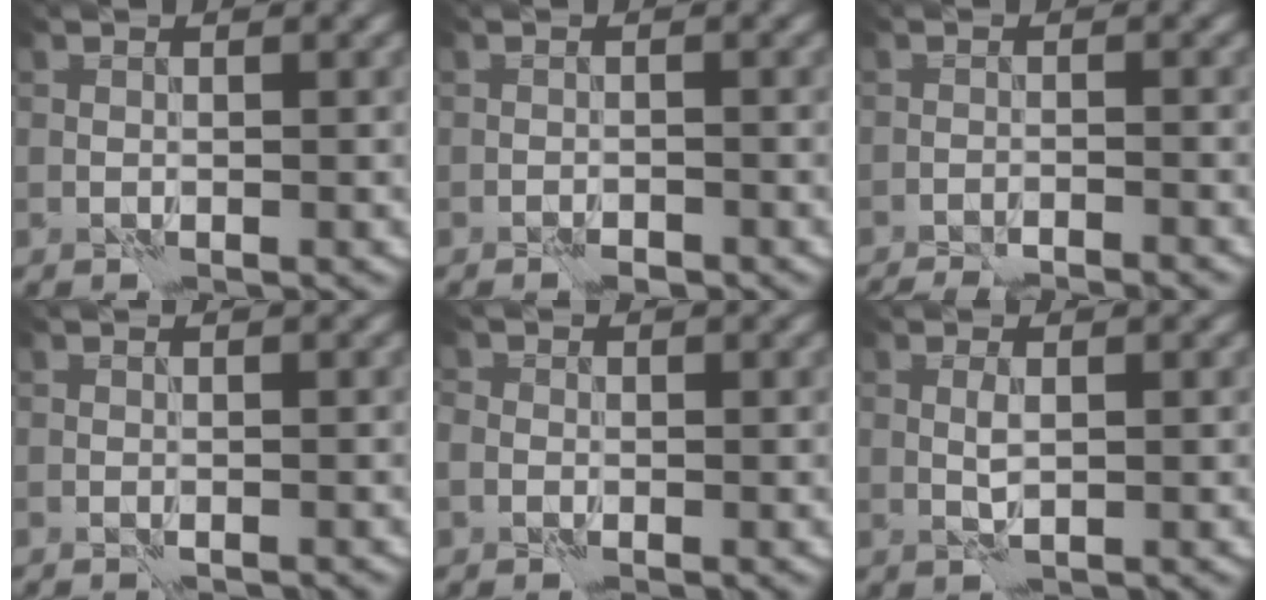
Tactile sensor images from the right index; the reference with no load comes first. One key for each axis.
{"total": 1.3, "fx": -1.1, "fy": 0.4, "fz": 0.6, "tx": -0.007, "ty": 0.002, "tz": -0.020}
{"total": 5.0, "fx": -4.8, "fy": 0.7, "fz": 1.5, "tx": -0.020, "ty": 0.002, "tz": -0.070}
{"total": 1.1, "fx": -1.0, "fy": 0.0, "fz": 0.5, "tx": -0.010, "ty": 0.002, "tz": -0.016}
{"total": 1.4, "fx": -0.7, "fy": 1.1, "fz": 0.5, "tx": -0.002, "ty": 0.000, "tz": -0.016}
{"total": 1.1, "fx": 0.2, "fy": 0.3, "fz": 1.0, "tx": -0.024, "ty": 0.000, "tz": 0.004}